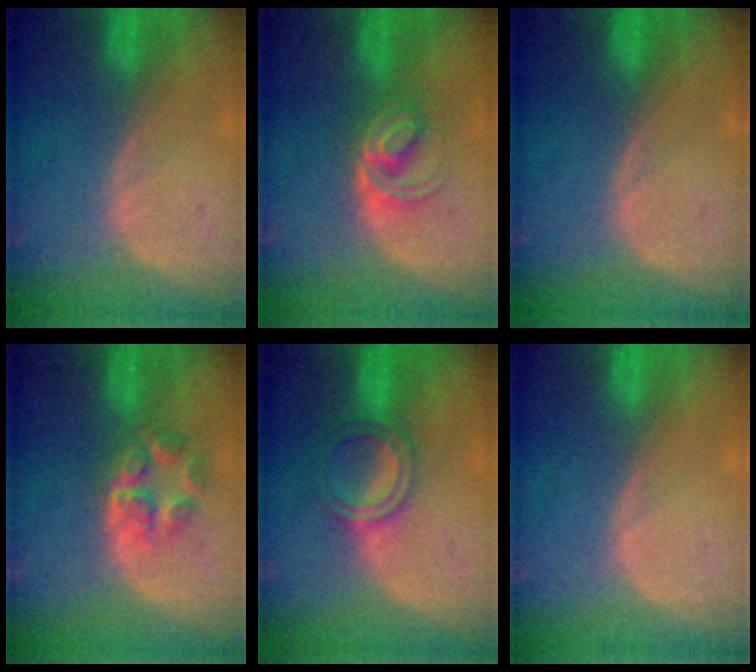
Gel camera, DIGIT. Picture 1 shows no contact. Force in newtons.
{"total": 5.4, "press": 5.3, "slide": 1.1}
{"total": 0.0}
{"total": 5.3, "press": 5.0, "slide": 1.4}
{"total": 5.1, "press": 4.7, "slide": 1.9}
{"total": 0.0}